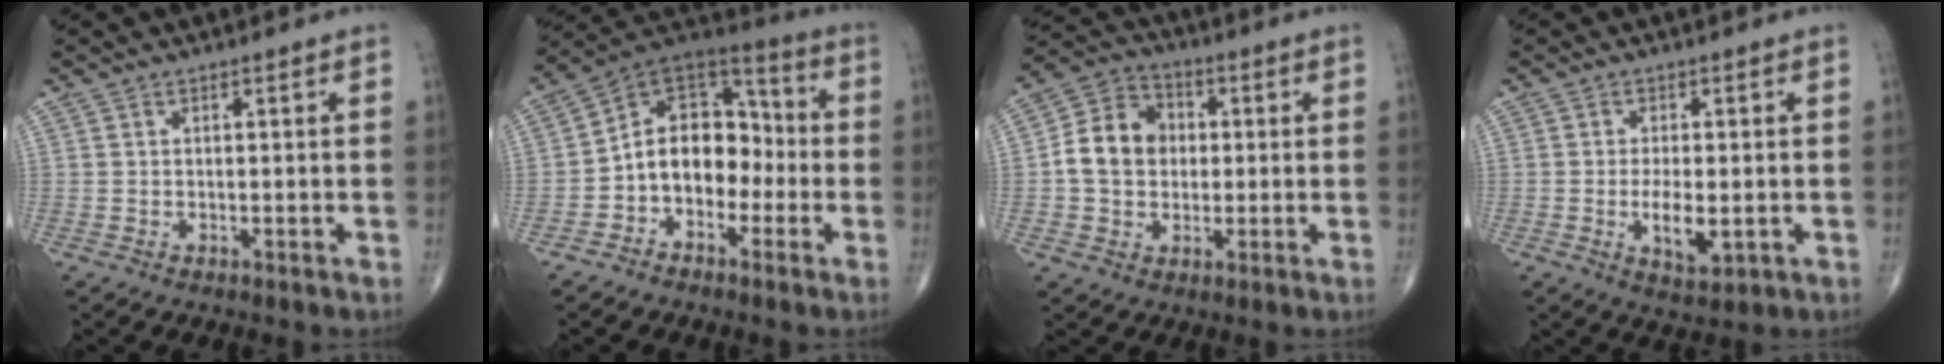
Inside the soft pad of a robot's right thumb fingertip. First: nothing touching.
{"total": 13.5, "force": [-2.9, 9.9, 8.8], "torque": [-0.101, 0.062, -0.062]}
{"total": 11.0, "force": [0.2, 9.0, 6.2], "torque": [-0.089, 0.024, -0.006]}
{"total": 5.9, "force": [-1.1, 2.5, 5.2], "torque": [-0.086, -0.010, -0.015]}